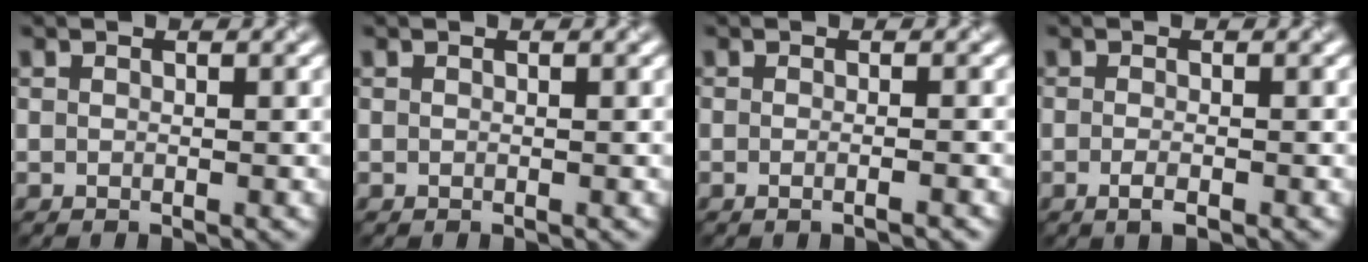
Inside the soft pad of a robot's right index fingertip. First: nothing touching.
{"total": 0.0}
{"total": 2.3, "force": [-0.3, 1.1, 2.1], "torque": [0.002, -0.008, -0.021]}
{"total": 1.4, "force": [-0.6, 0.3, 1.2], "torque": [-0.022, -0.004, -0.014]}